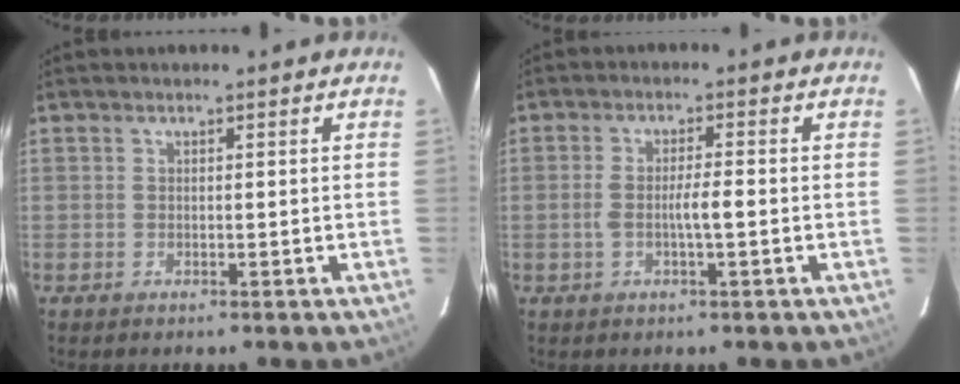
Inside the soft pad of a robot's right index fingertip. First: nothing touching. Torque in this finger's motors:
{"motor_torque": [0.67, -0.10, 0.17, 0.08]}